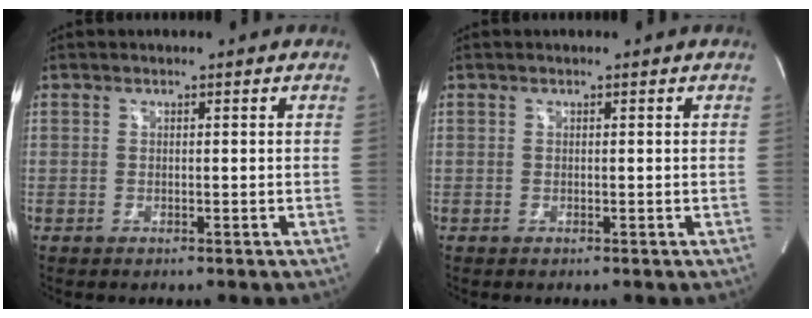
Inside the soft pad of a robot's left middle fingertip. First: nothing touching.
{"total": 0.0}